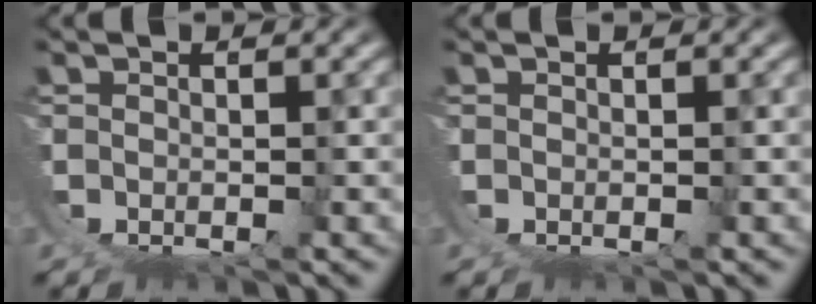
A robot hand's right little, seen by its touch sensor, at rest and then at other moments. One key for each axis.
{"total": 0.0}